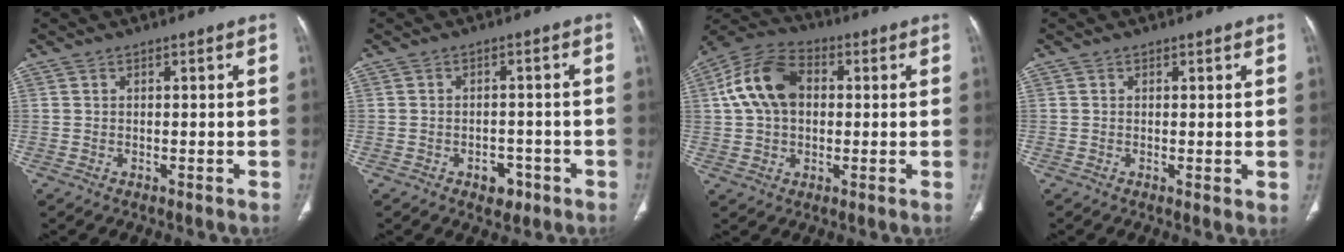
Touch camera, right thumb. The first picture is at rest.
{"total": 3.8, "force": [-2.1, 2.6, 1.9], "torque": [-0.009, 0.014, -0.023]}
{"total": 12.9, "force": [1.9, 9.0, 9.1], "torque": [-0.159, 0.024, 0.023]}
{"total": 1.2, "force": [0.2, 0.3, 1.2], "torque": [-0.024, -0.007, 0.001]}